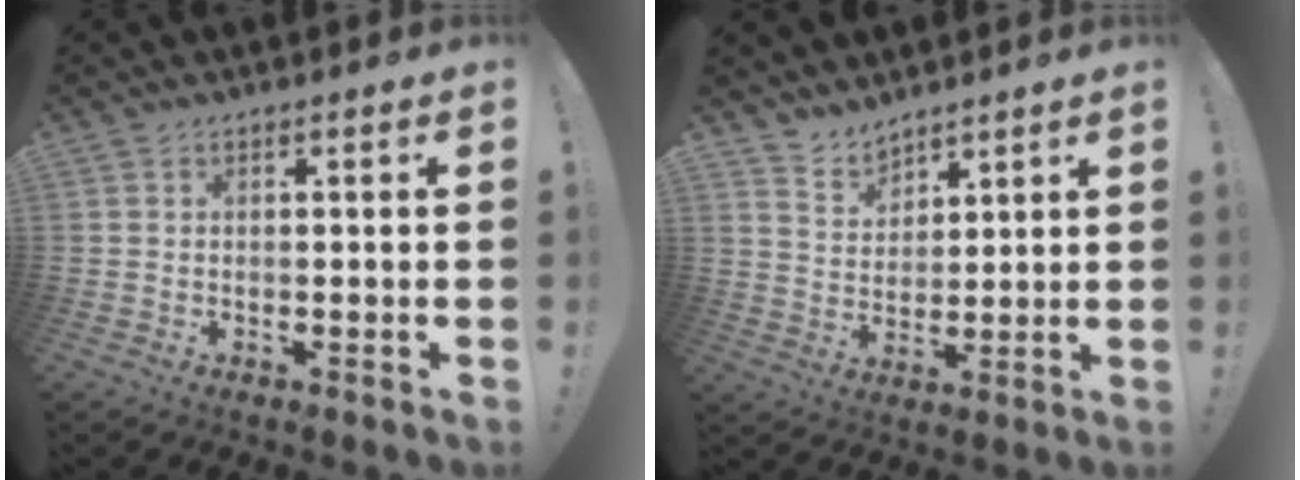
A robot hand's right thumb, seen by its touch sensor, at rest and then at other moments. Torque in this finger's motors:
{"motor_torque": [-0.57, 0.17, -0.16, 0.68, 0.00]}